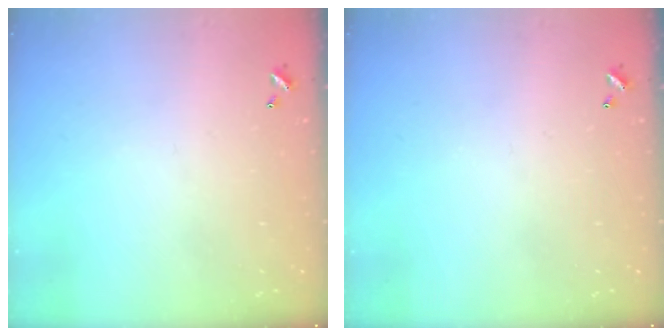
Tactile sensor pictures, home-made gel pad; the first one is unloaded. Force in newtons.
{"total": 0.0}